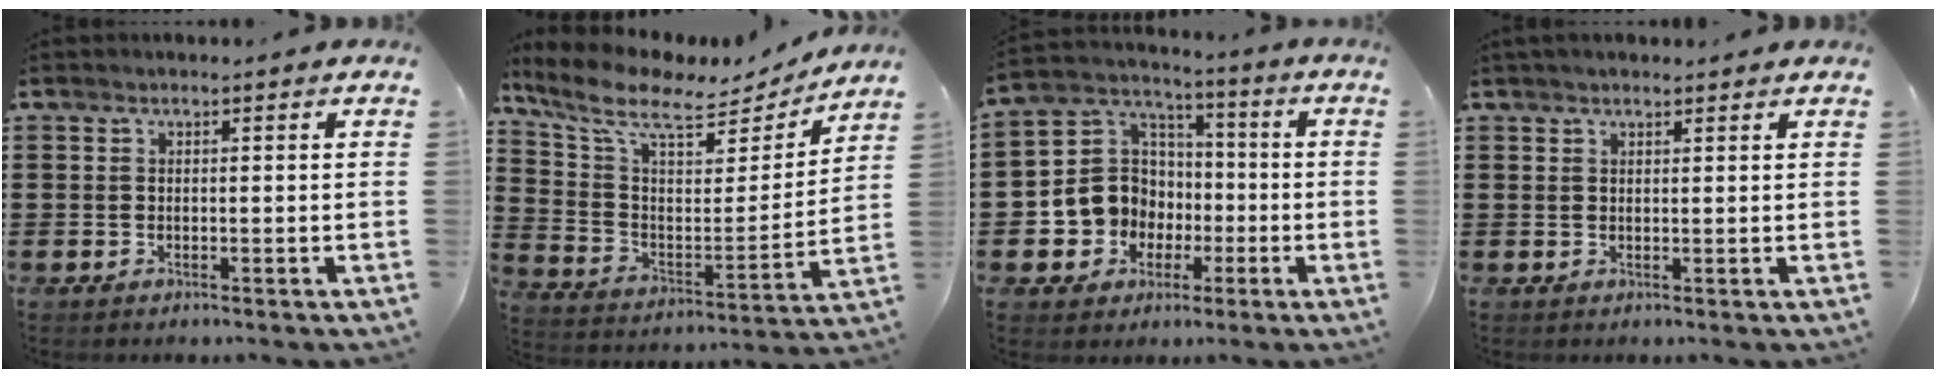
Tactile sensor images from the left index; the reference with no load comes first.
{"total": 9.3, "force": [7.3, 2.7, 5.2], "torque": [-0.136, -0.043, 0.120]}
{"total": 9.5, "force": [-1.8, 9.1, 2.1], "torque": [-0.101, 0.003, -0.033]}
{"total": 1.2, "force": [1.1, 0.3, 0.5], "torque": [-0.011, 0.002, 0.020]}